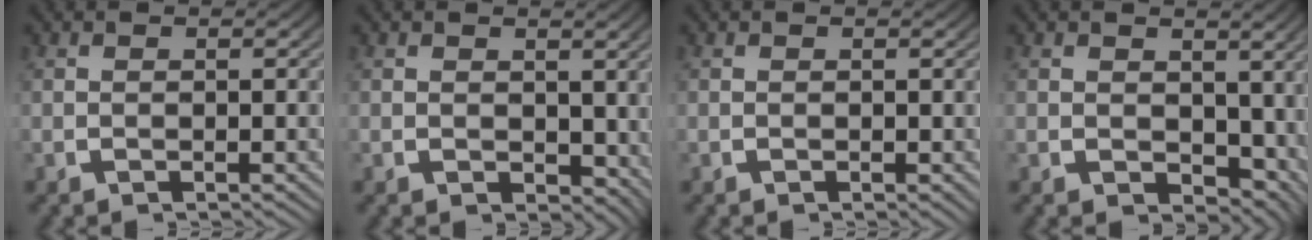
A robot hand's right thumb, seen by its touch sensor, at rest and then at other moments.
{"total": 1.9, "force": [0.7, 1.5, 0.9], "torque": [-0.006, -0.011, 0.021]}
{"total": 0.5, "force": [-0.2, 0.4, 0.3], "torque": [0.002, -0.003, -0.002]}
{"total": 3.7, "force": [1.1, 2.9, 2.1], "torque": [-0.027, -0.020, 0.030]}